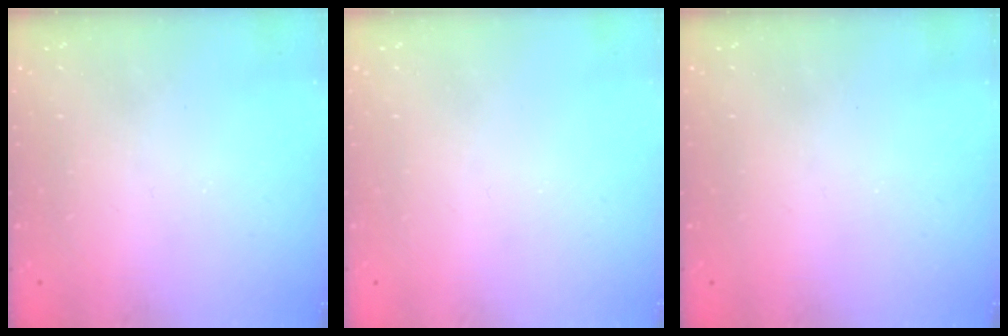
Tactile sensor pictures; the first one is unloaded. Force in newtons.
{"total": 0.0}
{"total": 0.0}